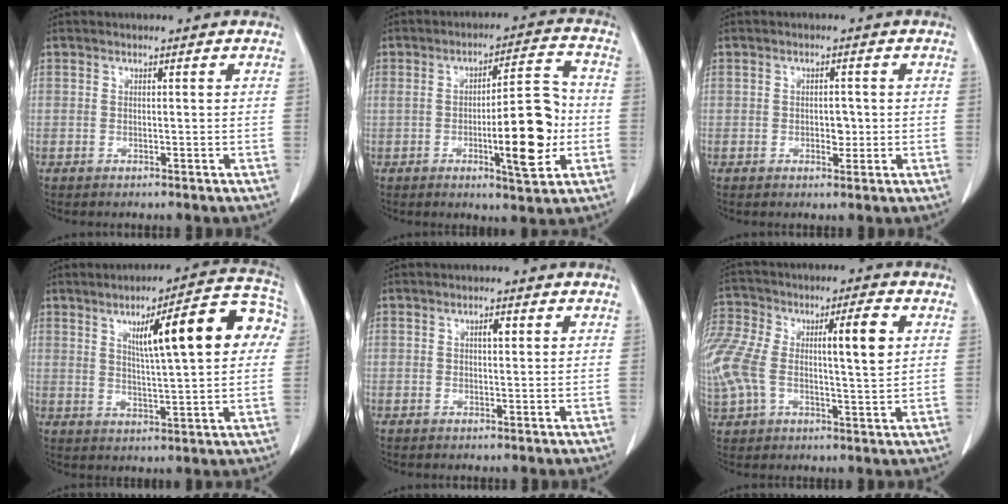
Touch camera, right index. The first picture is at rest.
{"total": 11.4, "force": [-2.0, 2.2, 11.0], "torque": [-0.157, 0.011, -0.026]}
{"total": 2.3, "force": [-0.3, 1.2, 1.9], "torque": [-0.028, 0.001, -0.002]}
{"total": 15.6, "force": [4.4, 2.4, 14.8], "torque": [-0.200, 0.030, 0.055]}
{"total": 1.5, "force": [0.5, 0.6, 1.2], "torque": [-0.020, 0.002, 0.006]}
{"total": 18.5, "force": [2.5, 7.8, 16.6], "torque": [-0.374, 0.036, 0.043]}